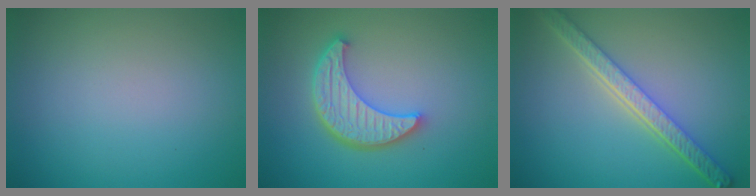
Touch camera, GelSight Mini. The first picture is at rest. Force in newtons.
{"total": 5.4, "press": 4.3, "slide": 3.2}
{"total": 5.3, "press": 4.1, "slide": 3.3}